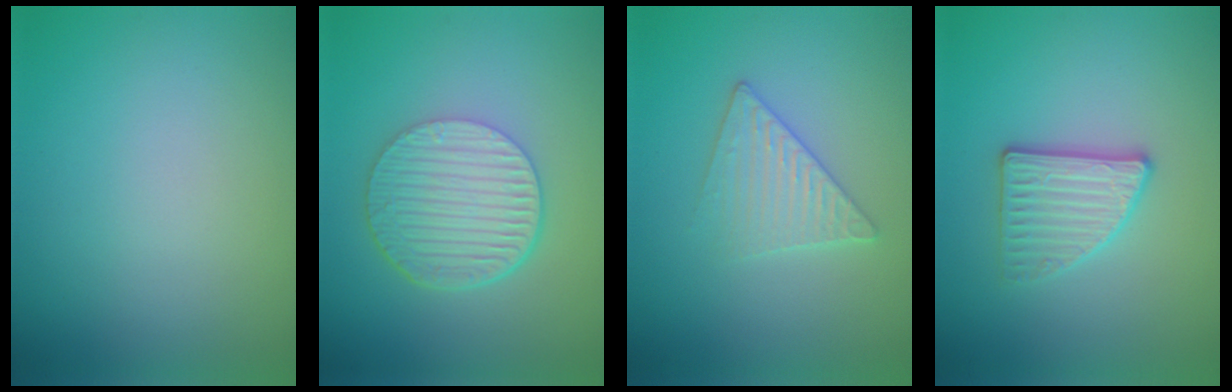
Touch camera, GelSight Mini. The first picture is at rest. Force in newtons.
{"total": 6.4, "press": 4.3, "slide": 4.7}
{"total": 3.0, "press": 3.0, "slide": 0.3}
{"total": 2.9, "press": 2.8, "slide": 0.7}